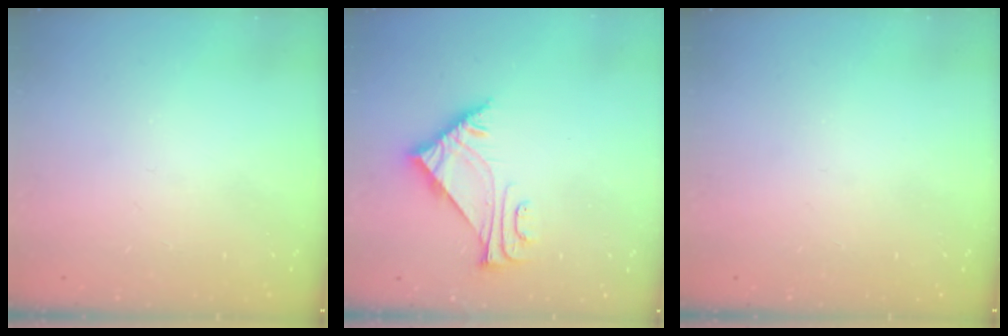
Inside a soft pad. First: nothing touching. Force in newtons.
{"total": 6.1, "press": 6.1, "slide": 0.3}
{"total": 0.0}